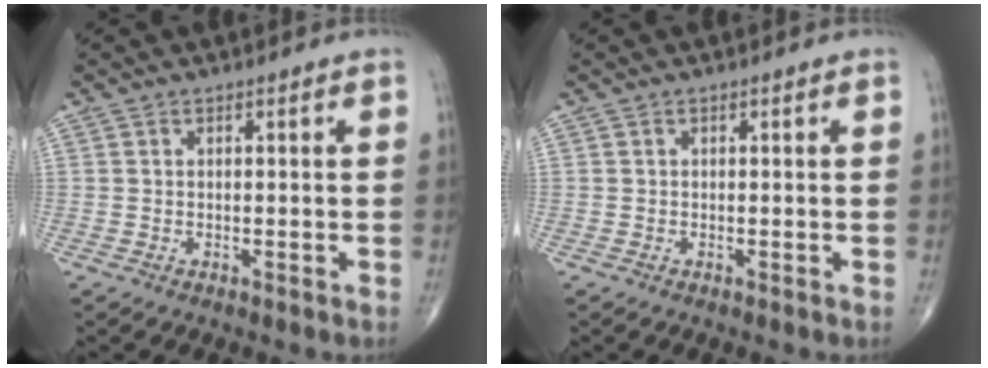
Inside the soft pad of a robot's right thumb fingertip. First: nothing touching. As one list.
[{"total": 0.0}]